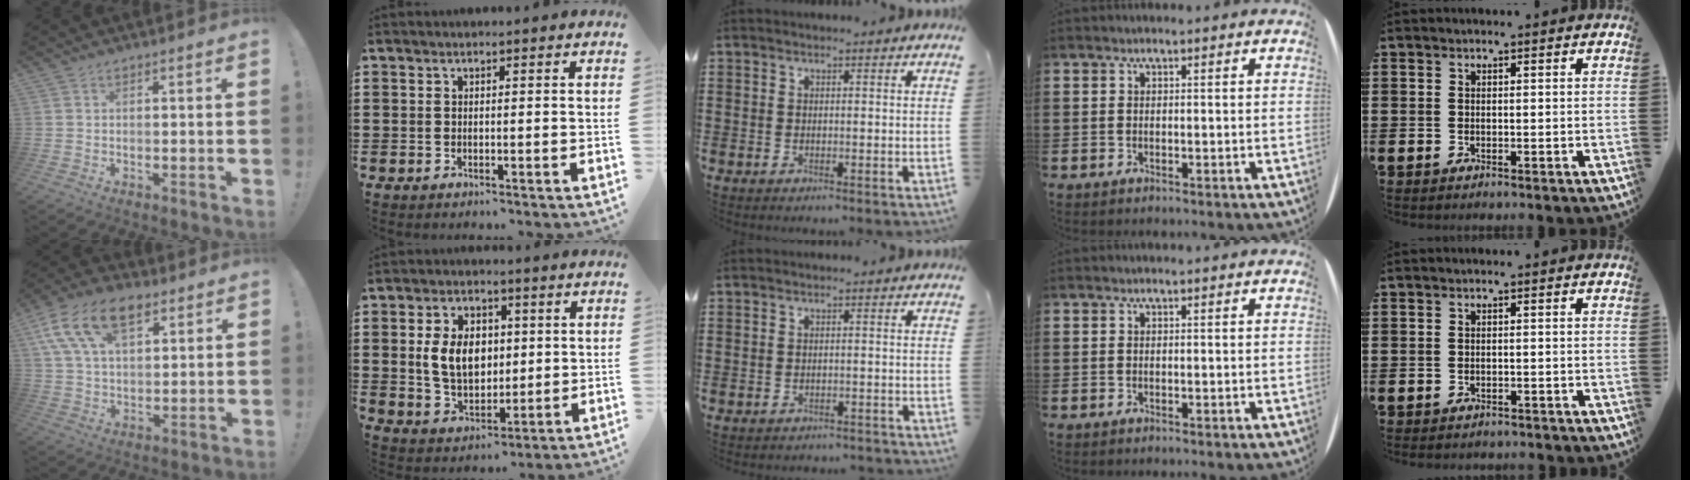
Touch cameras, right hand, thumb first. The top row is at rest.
{"thumb": {"total": 16.5, "force": [7.8, 9.4, 11.0], "torque": [-0.205, -0.023, 0.142]}, "index": {"total": 8.1, "force": [1.0, 5.7, 5.7], "torque": [-0.129, 0.011, 0.014]}, "middle": {"total": 1.3, "force": [-1.3, 0.0, 0.1], "torque": [-0.007, -0.001, -0.027]}, "little": {"total": 0.6, "force": [-0.6, 0.1, 0.0], "torque": [-0.003, 0.000, -0.014]}}